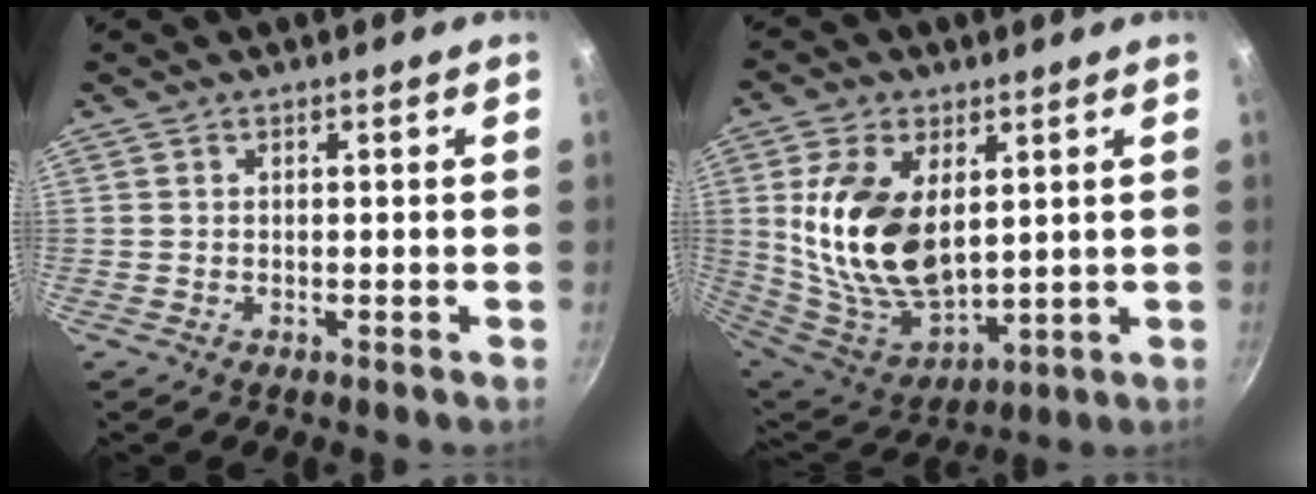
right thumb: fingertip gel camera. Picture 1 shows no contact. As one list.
[{"total": 18.4, "force": [3.9, 10.9, 14.2], "torque": [-0.255, -0.032, 0.089]}]